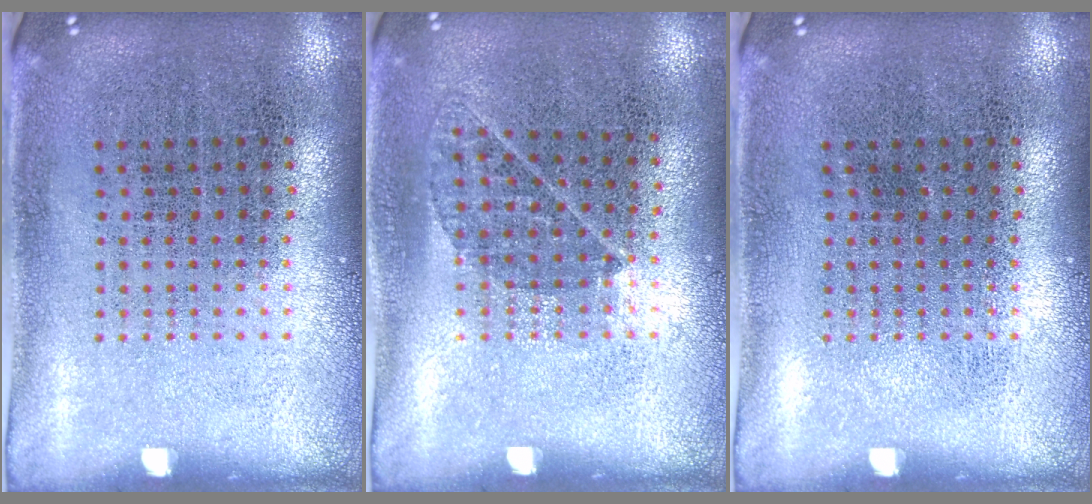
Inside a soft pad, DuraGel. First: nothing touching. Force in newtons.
{"total": 0.8, "press": 0.6, "slide": 0.4}
{"total": 0.0}